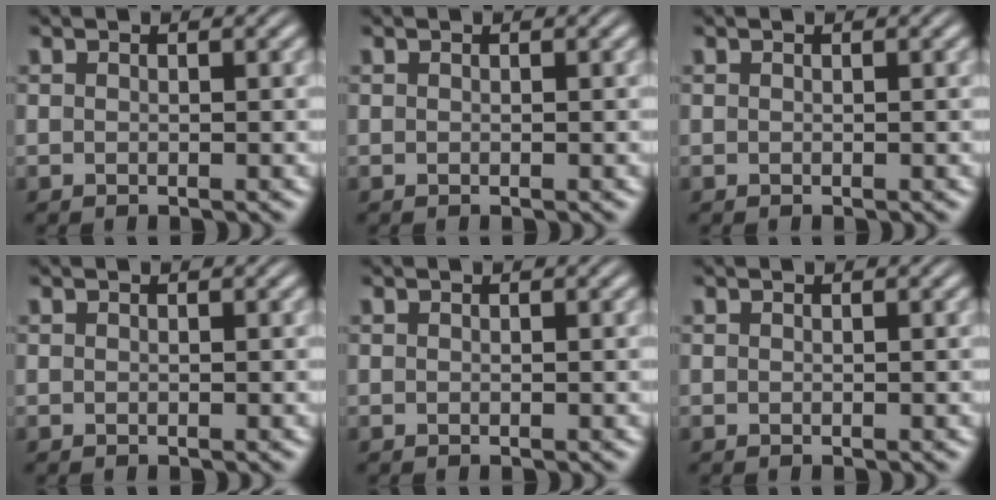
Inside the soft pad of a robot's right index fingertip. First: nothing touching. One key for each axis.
{"total": 0.0}
{"total": 0.0}
{"total": 0.0}
{"total": 0.0}
{"total": 0.0}